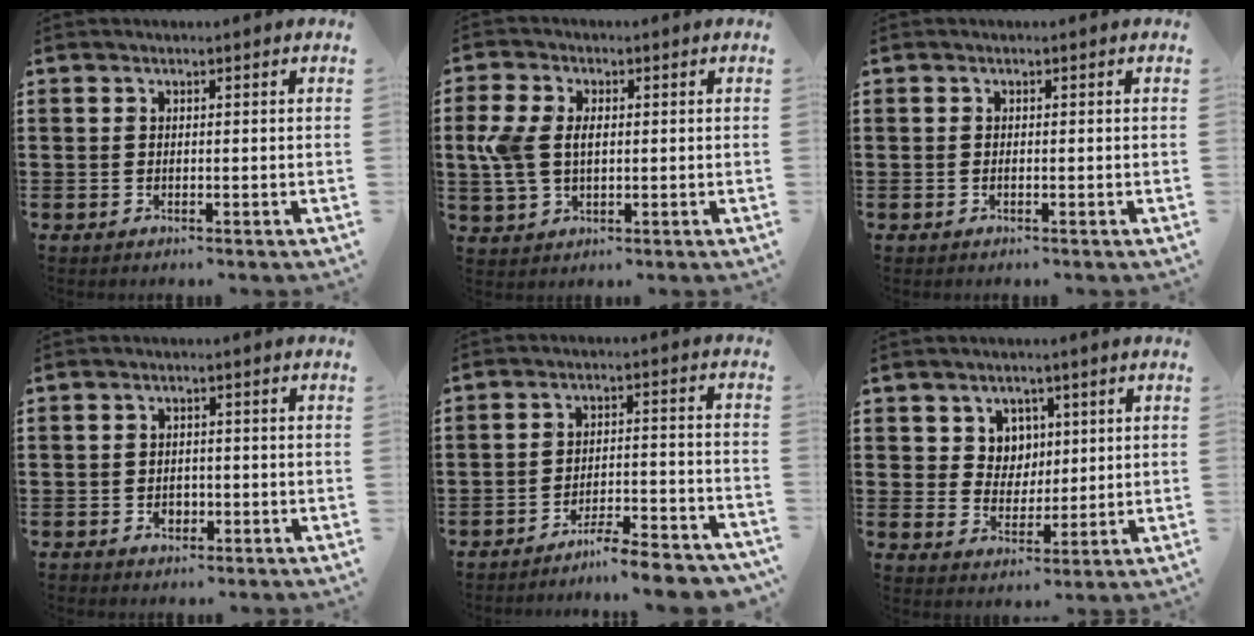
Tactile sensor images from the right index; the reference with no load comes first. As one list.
[{"total": 5.5, "force": [0.4, 3.6, 4.1], "torque": [-0.117, 0.002, -0.003]}, {"total": 0.0}, {"total": 1.8, "force": [-0.7, 1.5, 0.6], "torque": [-0.016, 0.002, -0.017]}, {"total": 6.0, "force": [-5.6, -0.2, 1.9], "torque": [-0.030, -0.002, -0.107]}, {"total": 4.7, "force": [2.2, 4.1, 0.6], "torque": [-0.028, 0.006, 0.039]}]